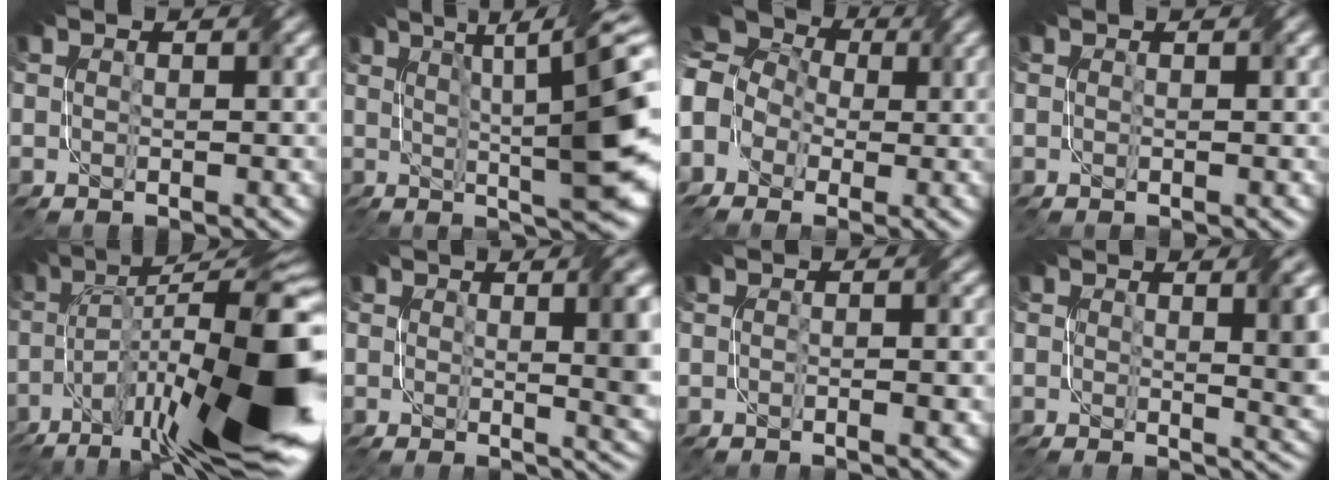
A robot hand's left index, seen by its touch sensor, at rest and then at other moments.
{"total": 13.8, "force": [2.4, 3.4, 13.2], "torque": [-0.151, 0.021, 0.042]}
{"total": 10.4, "force": [-0.3, 8.9, 5.5], "torque": [-0.141, 0.031, -0.050]}
{"total": 0.7, "force": [0.3, 0.1, 0.7], "torque": [-0.007, 0.002, -0.001]}
{"total": 18.0, "force": [-6.3, 5.4, 15.9], "torque": [-0.255, 0.027, -0.111]}
{"total": 6.9, "force": [1.1, 2.3, 6.5], "torque": [-0.052, -0.002, 0.016]}
{"total": 1.8, "force": [-0.4, 0.3, 1.7], "torque": [-0.024, -0.003, -0.012]}
{"total": 5.7, "force": [1.1, 1.9, 5.3], "torque": [-0.049, -0.011, 0.019]}